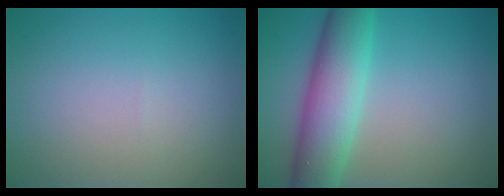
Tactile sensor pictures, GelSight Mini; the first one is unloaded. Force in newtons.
{"total": 7.3, "press": 7.3, "slide": 0.3}